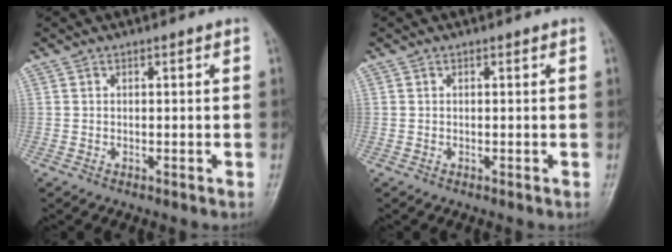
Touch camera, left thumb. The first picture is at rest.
{"total": 0.0}